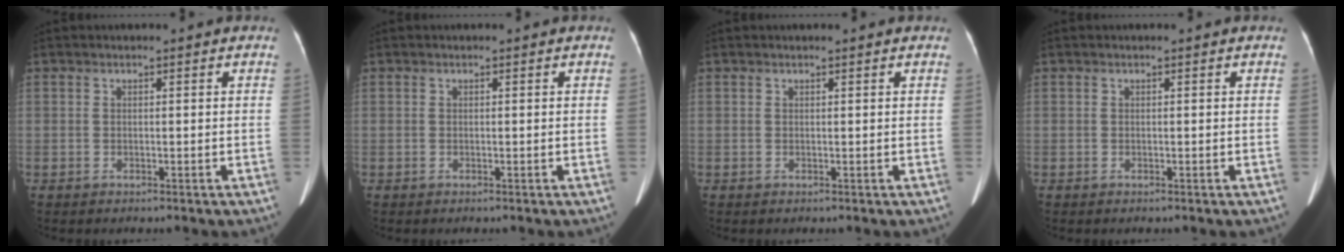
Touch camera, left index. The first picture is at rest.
{"total": 0.0}
{"total": 1.2, "force": [1.1, -0.1, 0.4], "torque": [-0.007, 0.011, 0.015]}
{"total": 0.0}